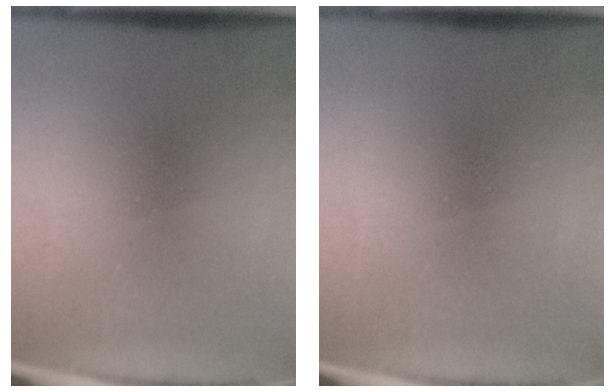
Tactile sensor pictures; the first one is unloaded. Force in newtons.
{"total": 0.0}